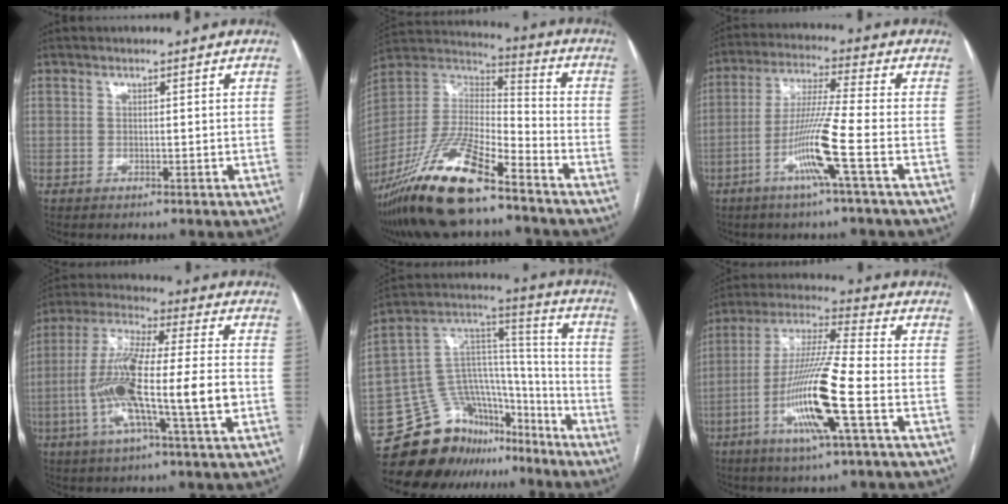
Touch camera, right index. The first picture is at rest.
{"total": 20.5, "force": [-14.3, 4.5, 14.0], "torque": [-0.312, -0.023, -0.269]}
{"total": 10.2, "force": [-4.1, -1.6, 9.2], "torque": [-0.181, -0.009, -0.084]}
{"total": 16.4, "force": [-3.3, 1.2, 16.0], "torque": [-0.312, 0.002, -0.065]}
{"total": 16.6, "force": [-13.5, 9.0, 3.8], "torque": [-0.057, 0.086, -0.223]}
{"total": 15.0, "force": [-5.0, 0.0, 14.1], "torque": [-0.283, -0.010, -0.100]}